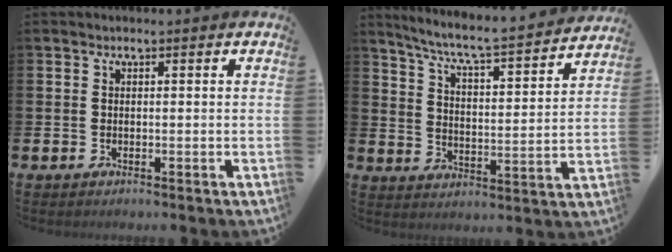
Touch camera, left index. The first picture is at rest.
{"total": 6.9, "force": [6.3, 0.2, 2.7], "torque": [-0.081, -0.052, 0.103]}